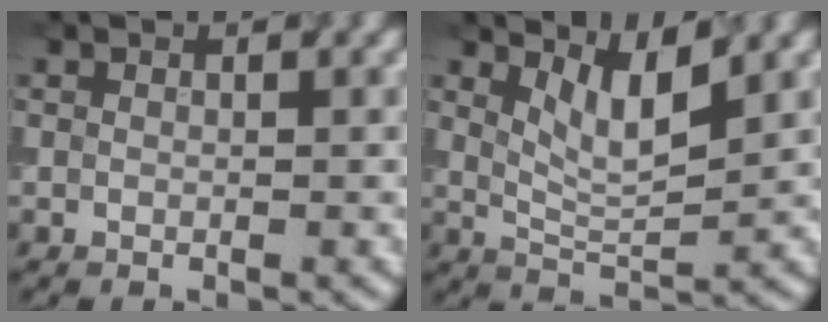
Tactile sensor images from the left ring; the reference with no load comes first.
{"total": 3.7, "force": [2.2, 0.9, 2.8], "torque": [-0.058, -0.007, 0.045]}